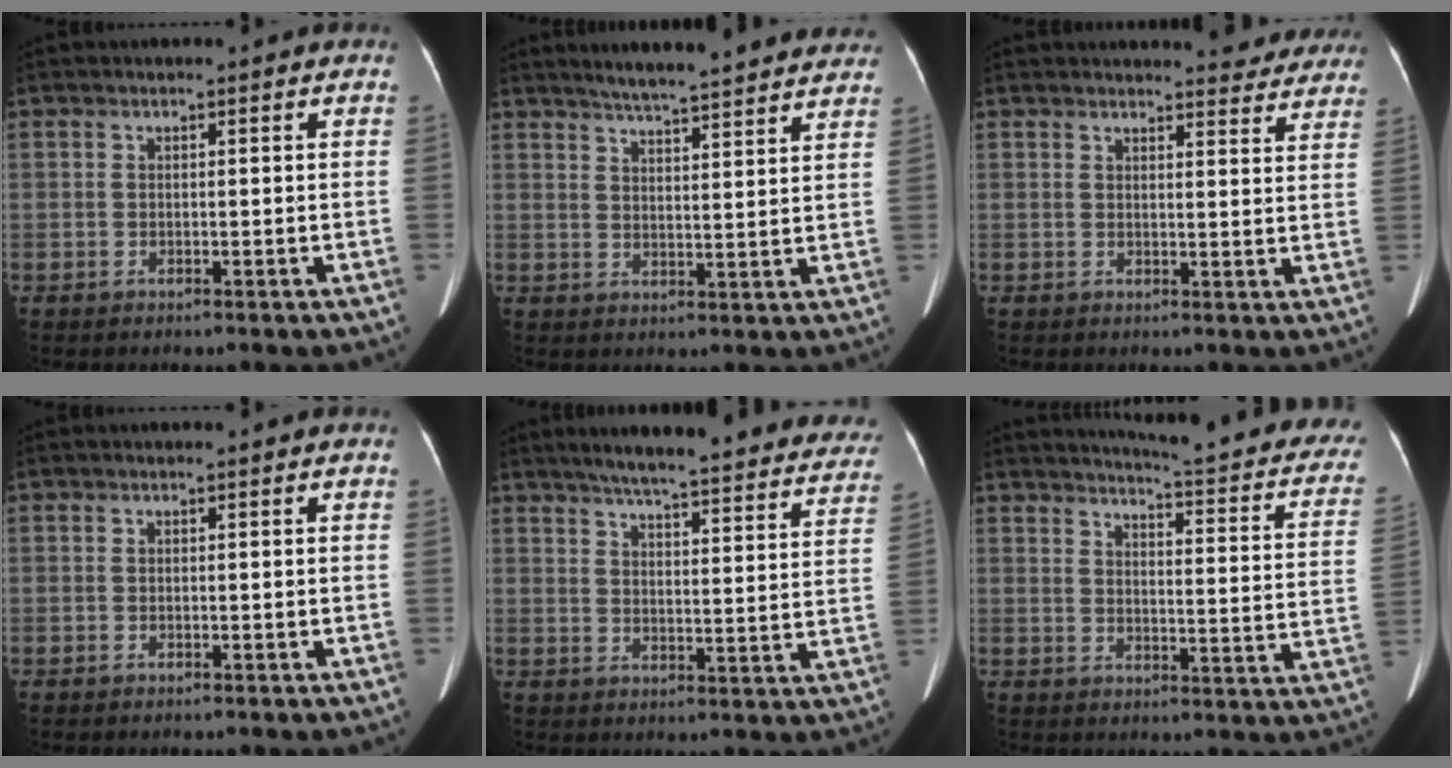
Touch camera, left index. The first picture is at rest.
{"total": 16.4, "force": [14.8, 1.6, 7.1], "torque": [-0.095, 0.019, 0.189]}
{"total": 12.4, "force": [11.8, 2.7, 2.7], "torque": [0.000, -0.017, 0.110]}
{"total": 0.0}
{"total": 28.8, "force": [25.8, 4.1, 12.3], "torque": [-0.172, -0.042, 0.306]}
{"total": 22.1, "force": [19.7, 2.4, 9.9], "torque": [-0.123, -0.073, 0.213]}